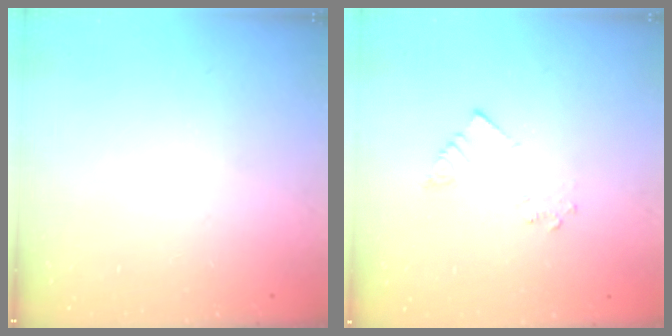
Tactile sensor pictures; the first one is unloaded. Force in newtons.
{"total": 2.5, "press": 2.5, "slide": 0.2}